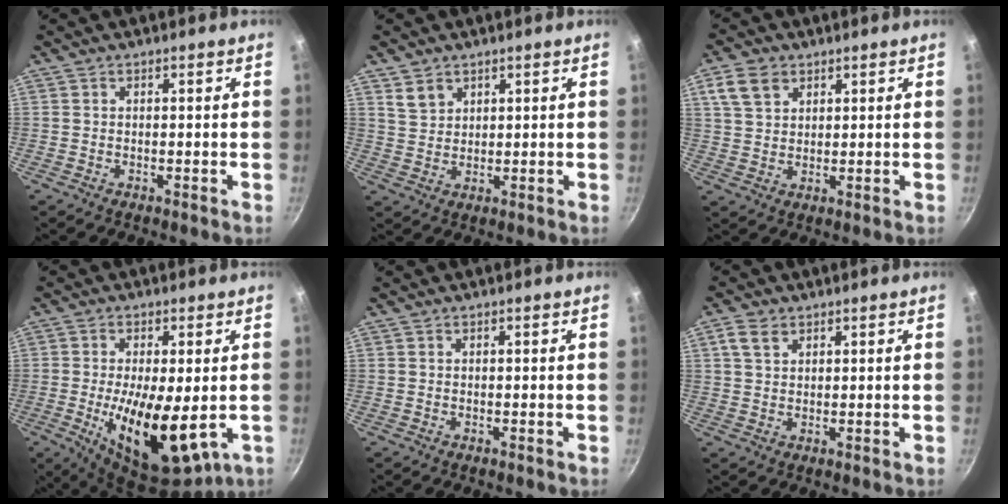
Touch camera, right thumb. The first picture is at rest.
{"total": 3.9, "force": [2.3, 2.8, 1.4], "torque": [-0.012, -0.003, 0.048]}
{"total": 6.5, "force": [3.3, 4.5, 3.4], "torque": [-0.052, 0.001, 0.062]}
{"total": 15.5, "force": [-2.3, 6.4, 13.9], "torque": [-0.233, -0.010, -0.024]}
{"total": 0.0}
{"total": 3.9, "force": [1.9, 2.7, 2.1], "torque": [-0.028, 0.001, 0.035]}